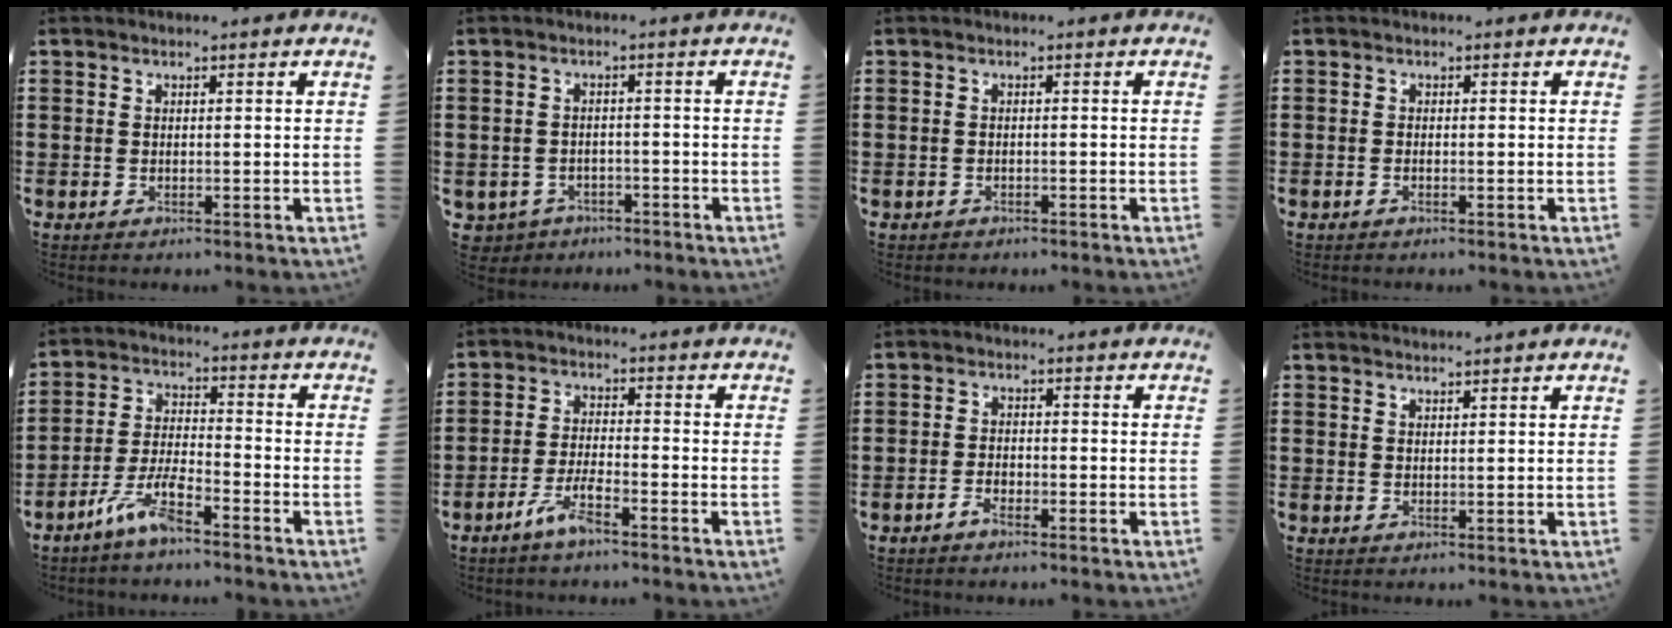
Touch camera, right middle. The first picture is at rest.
{"total": 2.7, "force": [-2.5, 1.0, -0.2], "torque": [-0.015, -0.003, -0.058]}
{"total": 1.0, "force": [-0.9, 0.5, 0.0], "torque": [-0.001, 0.002, -0.020]}
{"total": 0.6, "force": [-0.5, 0.1, 0.3], "torque": [-0.008, -0.003, -0.008]}
{"total": 6.4, "force": [-5.2, 1.1, 3.6], "torque": [-0.087, -0.001, -0.104]}
{"total": 4.6, "force": [-3.5, 0.8, 2.9], "torque": [-0.062, 0.006, -0.067]}
{"total": 2.1, "force": [-1.5, 0.8, 1.1], "torque": [-0.021, 0.002, -0.031]}
{"total": 1.1, "force": [1.1, -0.2, 0.1], "torque": [-0.004, -0.002, 0.022]}